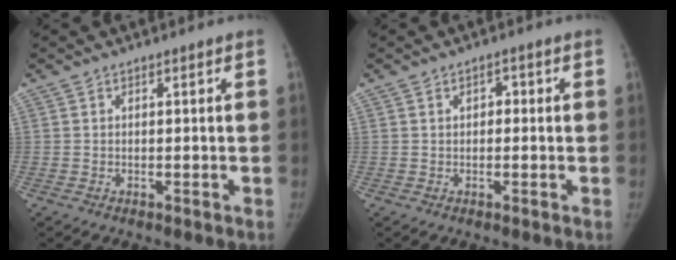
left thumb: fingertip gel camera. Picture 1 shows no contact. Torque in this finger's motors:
{"motor_torque": [-0.23, 0.06, -0.21, 0.04, -0.01]}